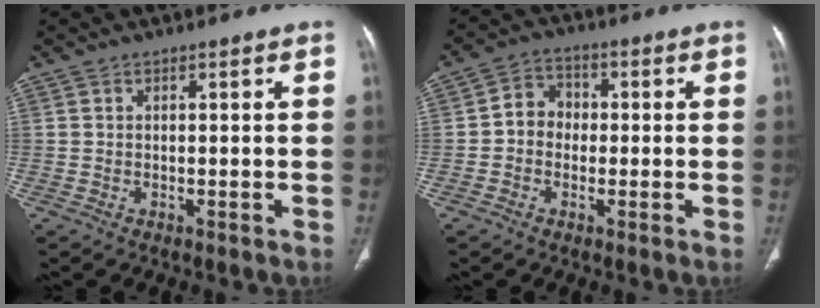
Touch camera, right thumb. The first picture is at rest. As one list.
[{"total": 5.6, "force": [-0.4, 4.9, 2.7], "torque": [-0.021, 0.020, -0.020]}]